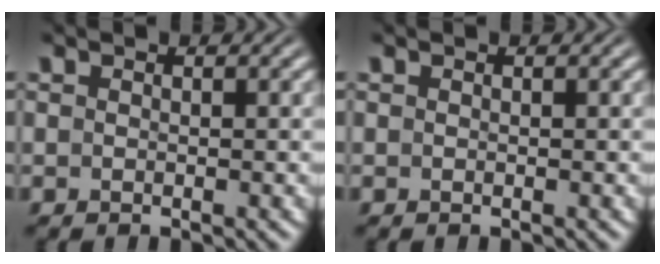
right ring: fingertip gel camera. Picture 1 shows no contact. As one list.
[{"total": 0.0}]